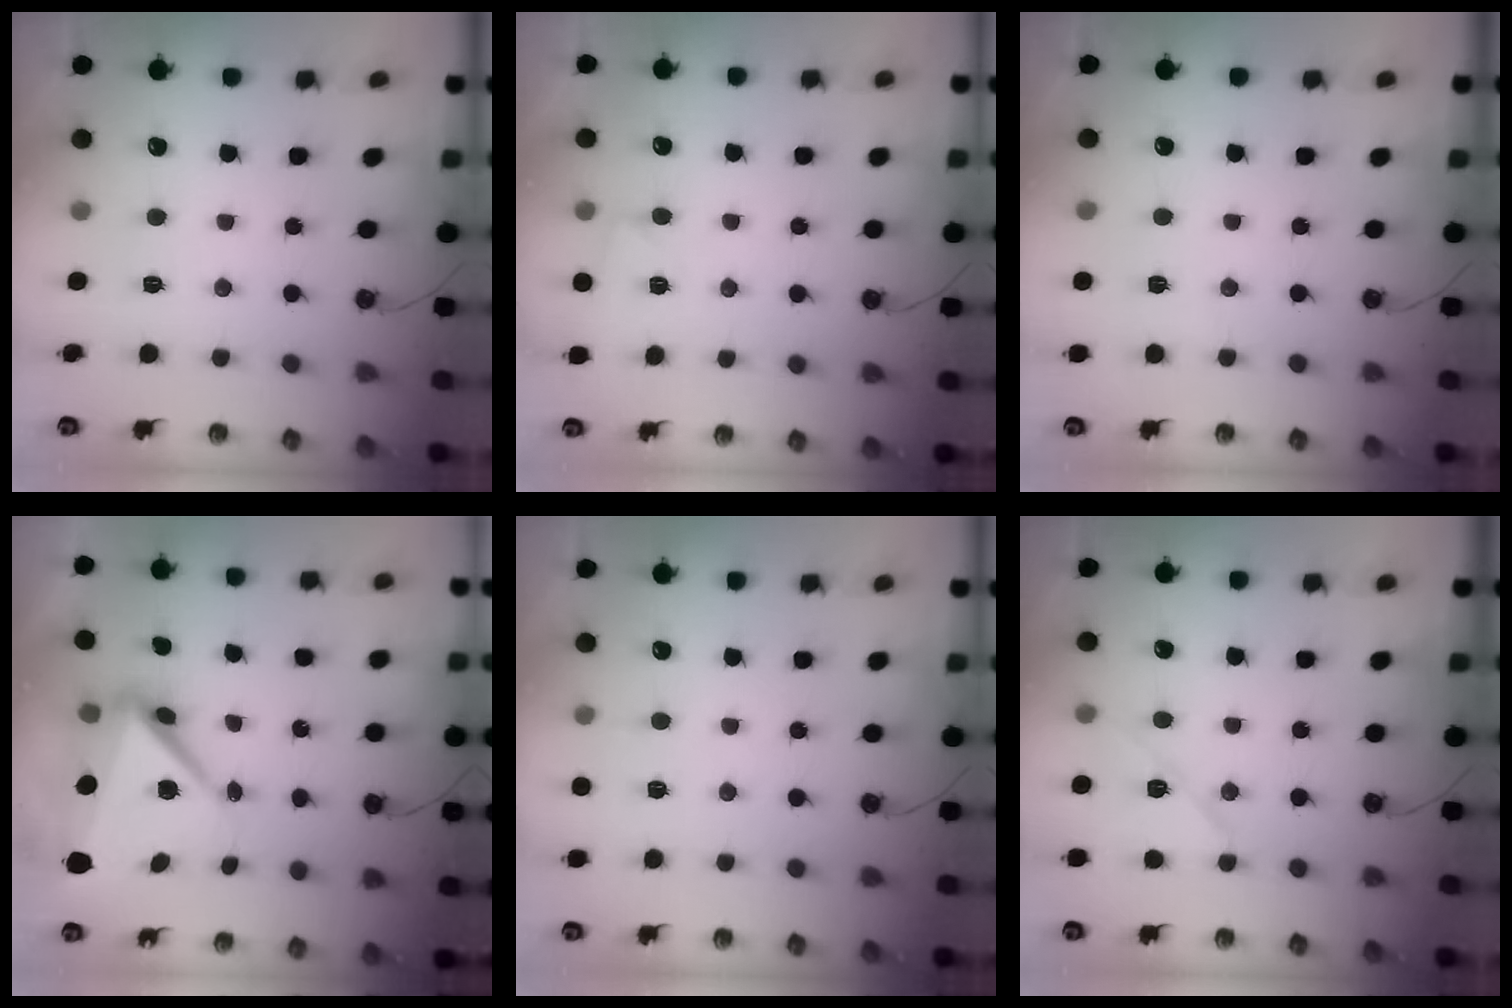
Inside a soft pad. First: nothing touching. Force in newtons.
{"total": 3.1, "press": 2.9, "slide": 1.1}
{"total": 1.8, "press": 1.7, "slide": 0.6}
{"total": 11.5, "press": 11.3, "slide": 1.8}
{"total": 2.7, "press": 2.3, "slide": 1.5}
{"total": 10.3, "press": 10.1, "slide": 1.6}